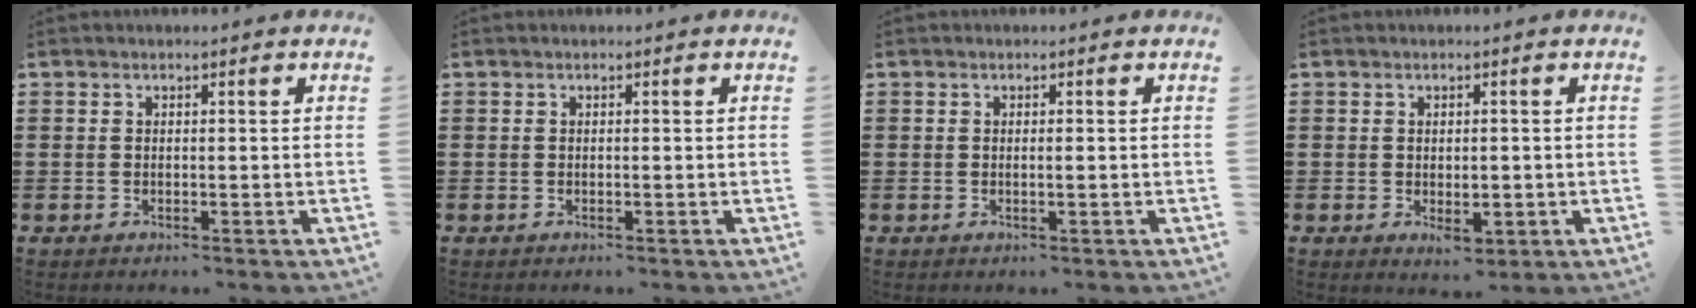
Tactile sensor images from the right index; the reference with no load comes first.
{"total": 0.0}
{"total": 0.7, "force": [-0.1, 0.1, 0.7], "torque": [-0.012, -0.002, -0.001]}
{"total": 2.4, "force": [-0.3, 1.5, 1.8], "torque": [-0.027, -0.002, -0.007]}